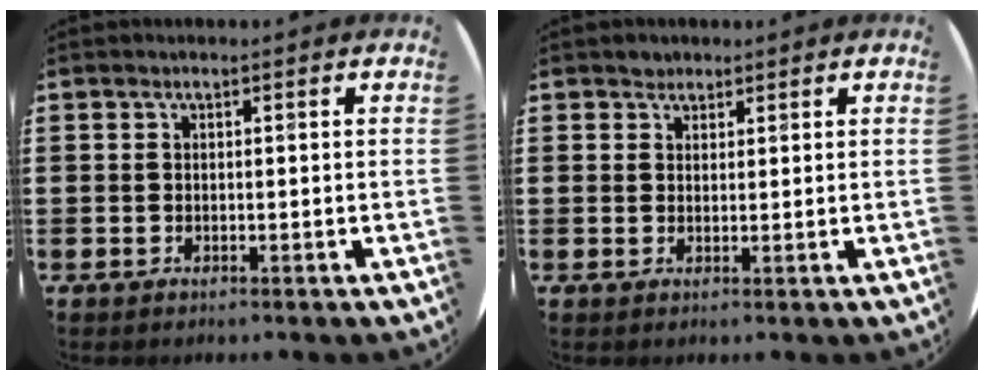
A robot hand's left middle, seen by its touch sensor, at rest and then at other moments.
{"total": 1.4, "force": [1.3, 0.6, -0.1], "torque": [0.008, -0.003, 0.024]}